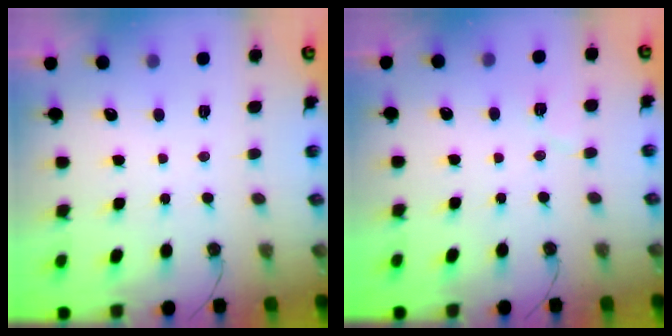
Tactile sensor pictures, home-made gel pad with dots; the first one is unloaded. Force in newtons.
{"total": 5.9, "press": 5.4, "slide": 2.4}